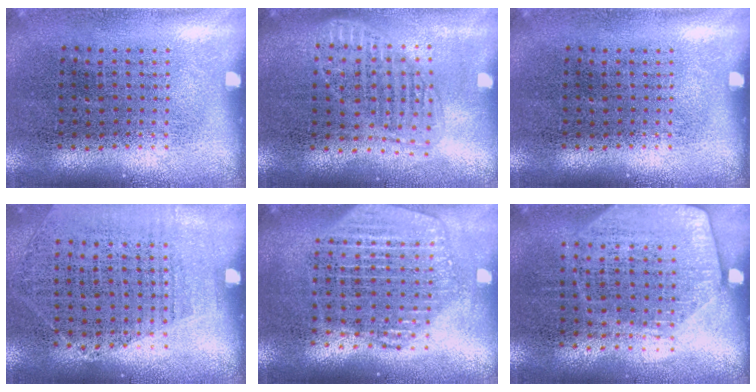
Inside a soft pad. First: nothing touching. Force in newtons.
{"total": 1.5, "press": 1.3, "slide": 0.8}
{"total": 0.0}
{"total": 1.3, "press": 1.0, "slide": 0.8}
{"total": 2.3, "press": 2.0, "slide": 1.1}
{"total": 2.0, "press": 1.7, "slide": 0.9}